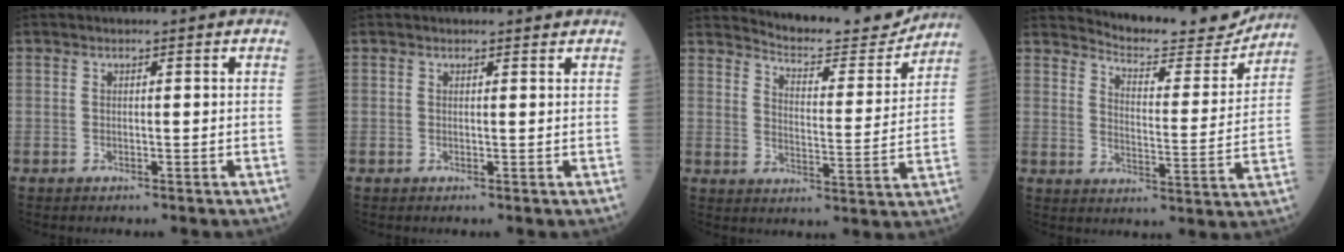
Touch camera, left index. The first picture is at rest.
{"total": 1.7, "force": [1.6, 0.3, 0.3], "torque": [-0.008, 0.003, 0.015]}
{"total": 11.7, "force": [11.5, 0.9, 1.4], "torque": [-0.023, -0.022, 0.157]}
{"total": 12.4, "force": [12.2, 1.4, 1.3], "torque": [-0.019, -0.030, 0.160]}